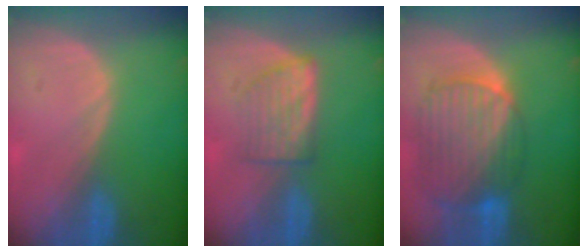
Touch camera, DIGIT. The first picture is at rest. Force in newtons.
{"total": 5.0, "press": 4.9, "slide": 0.7}
{"total": 10.6, "press": 9.0, "slide": 5.5}